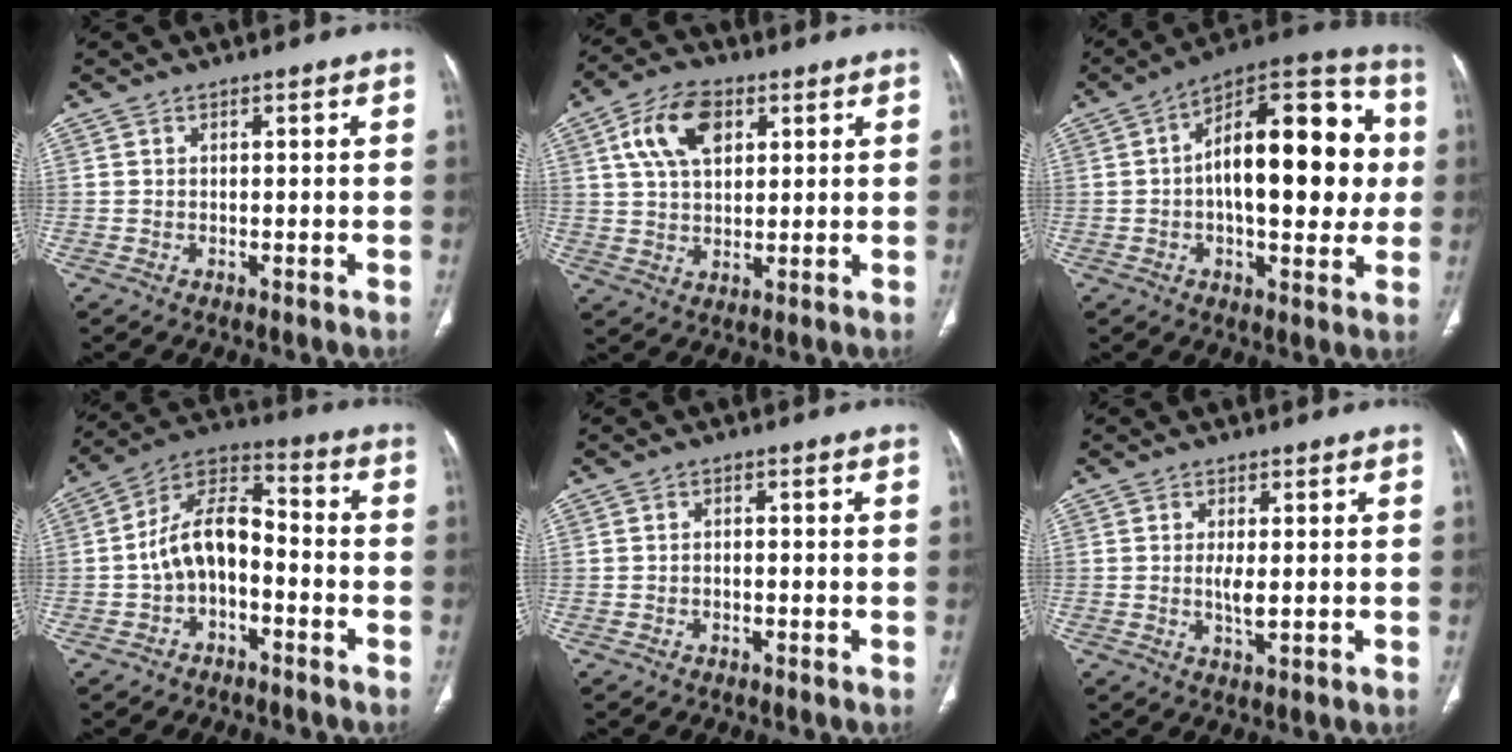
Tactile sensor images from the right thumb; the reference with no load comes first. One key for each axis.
{"total": 10.6, "fx": 4.0, "fy": 6.4, "fz": 7.5, "tx": -0.126, "ty": -0.001, "tz": 0.069}
{"total": 24.4, "fx": 1.6, "fy": 11.2, "fz": 21.7, "tx": -0.288, "ty": 0.031, "tz": 0.013}
{"total": 11.2, "fx": -2.6, "fy": 6.7, "fz": 8.5, "tx": -0.138, "ty": 0.052, "tz": -0.057}
{"total": 0.7, "fx": -0.4, "fy": 0.4, "fz": 0.4, "tx": -0.005, "ty": 0.004, "tz": -0.009}
{"total": 3.1, "fx": 0.0, "fy": 0.8, "fz": 3.0, "tx": -0.066, "ty": -0.010, "tz": 0.001}